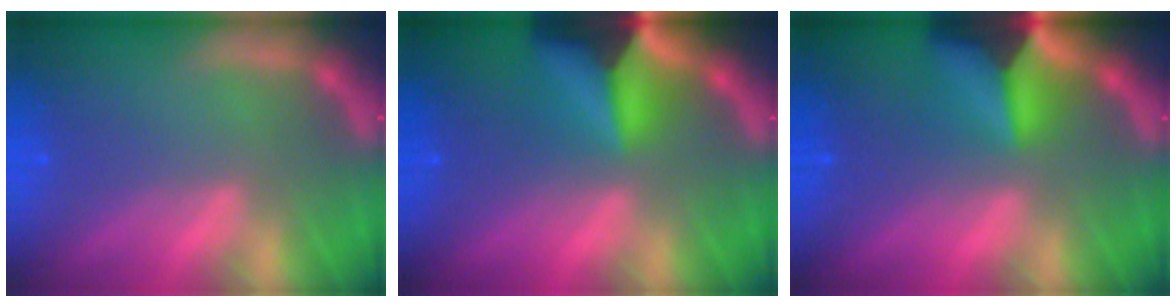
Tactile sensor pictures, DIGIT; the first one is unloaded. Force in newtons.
{"total": 9.6}
{"total": 8.4}